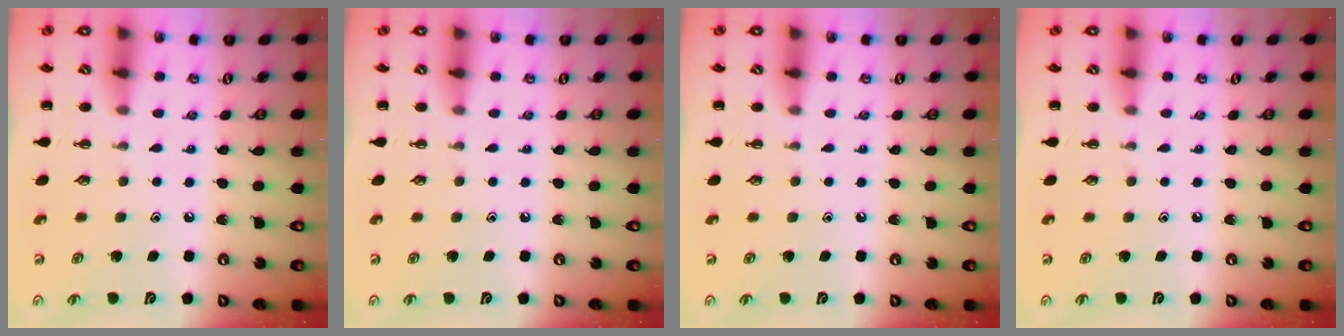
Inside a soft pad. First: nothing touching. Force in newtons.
{"total": 0.0}
{"total": 0.0}
{"total": 0.0}